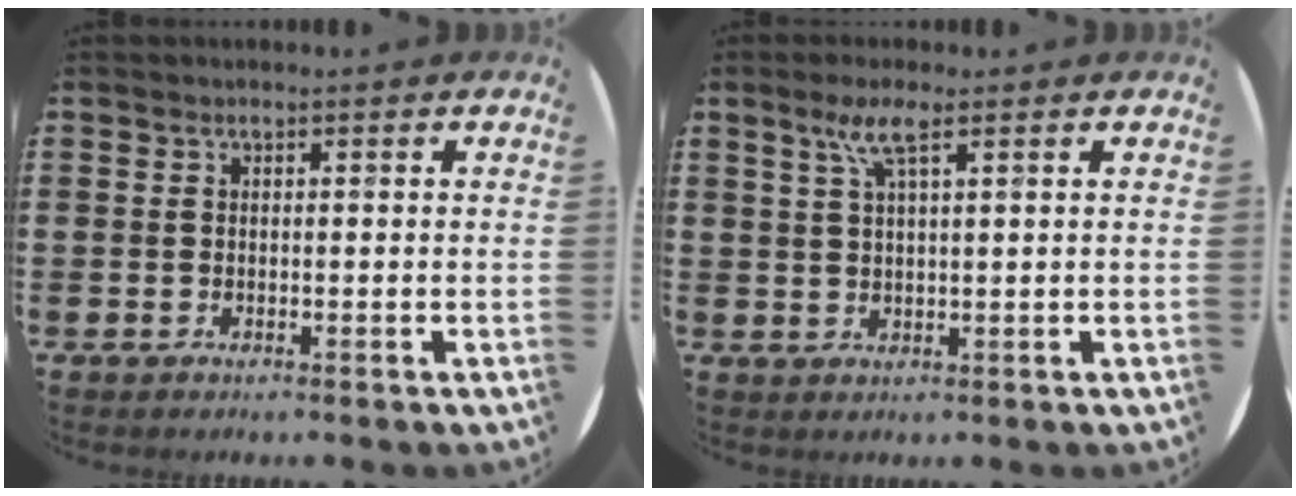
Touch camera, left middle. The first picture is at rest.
{"total": 4.0, "force": [2.2, 0.6, 3.3], "torque": [-0.069, 0.008, 0.036]}